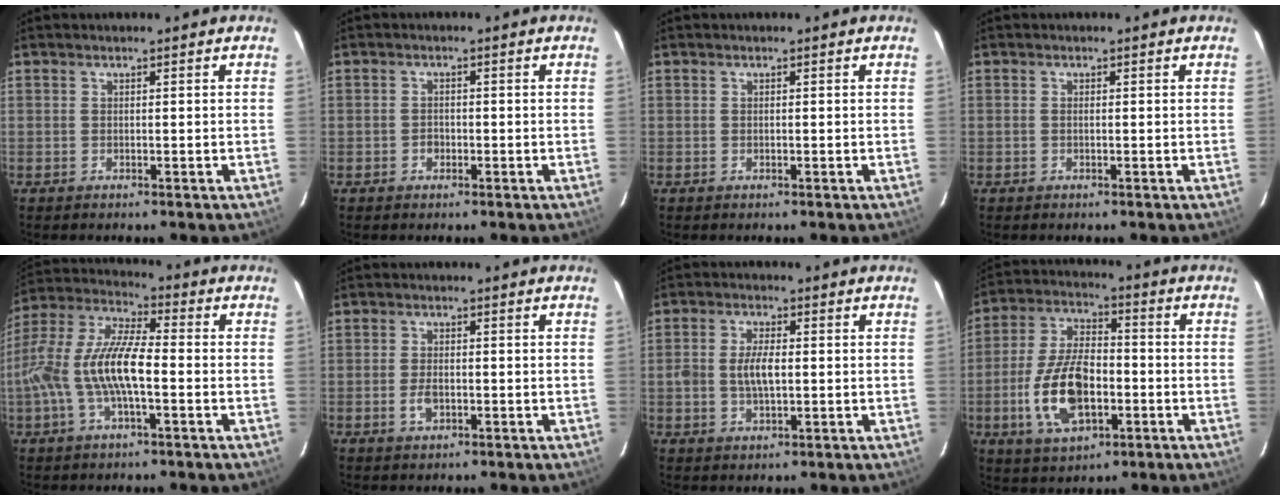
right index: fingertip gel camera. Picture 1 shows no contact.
{"total": 1.7, "force": [-0.8, 1.4, 0.6], "torque": [-0.011, 0.003, -0.011]}
{"total": 0.0}
{"total": 0.5, "force": [-0.1, 0.2, 0.5], "torque": [-0.010, 0.001, -0.003]}
{"total": 14.6, "force": [-3.1, 4.4, 13.6], "torque": [-0.277, 0.002, -0.062]}
{"total": 3.2, "force": [-1.1, 1.9, 2.3], "torque": [-0.048, -0.001, -0.018]}
{"total": 5.4, "force": [-0.2, 2.7, 4.7], "torque": [-0.091, 0.003, -0.001]}
{"total": 15.1, "force": [-4.2, 7.9, 12.2], "torque": [-0.253, 0.006, -0.069]}